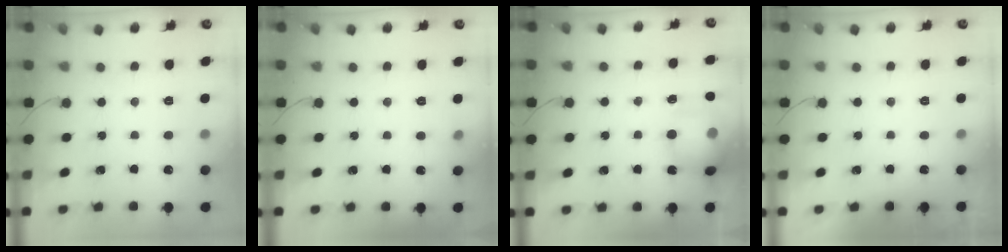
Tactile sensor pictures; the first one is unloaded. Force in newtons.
{"total": 3.4, "press": 3.0, "slide": 1.6}
{"total": 14.4, "press": 14.1, "slide": 2.6}
{"total": 0.0}